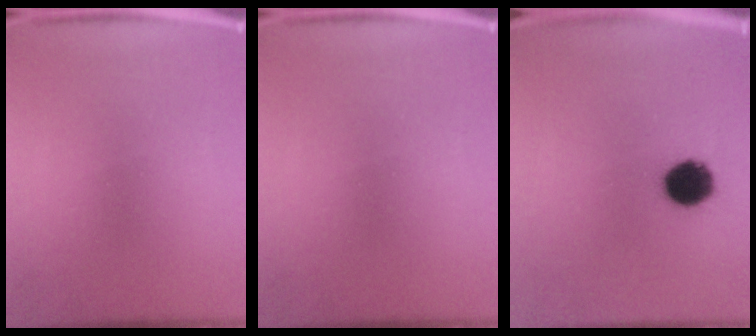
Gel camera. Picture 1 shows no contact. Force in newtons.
{"total": 0.0}
{"total": 10.1}